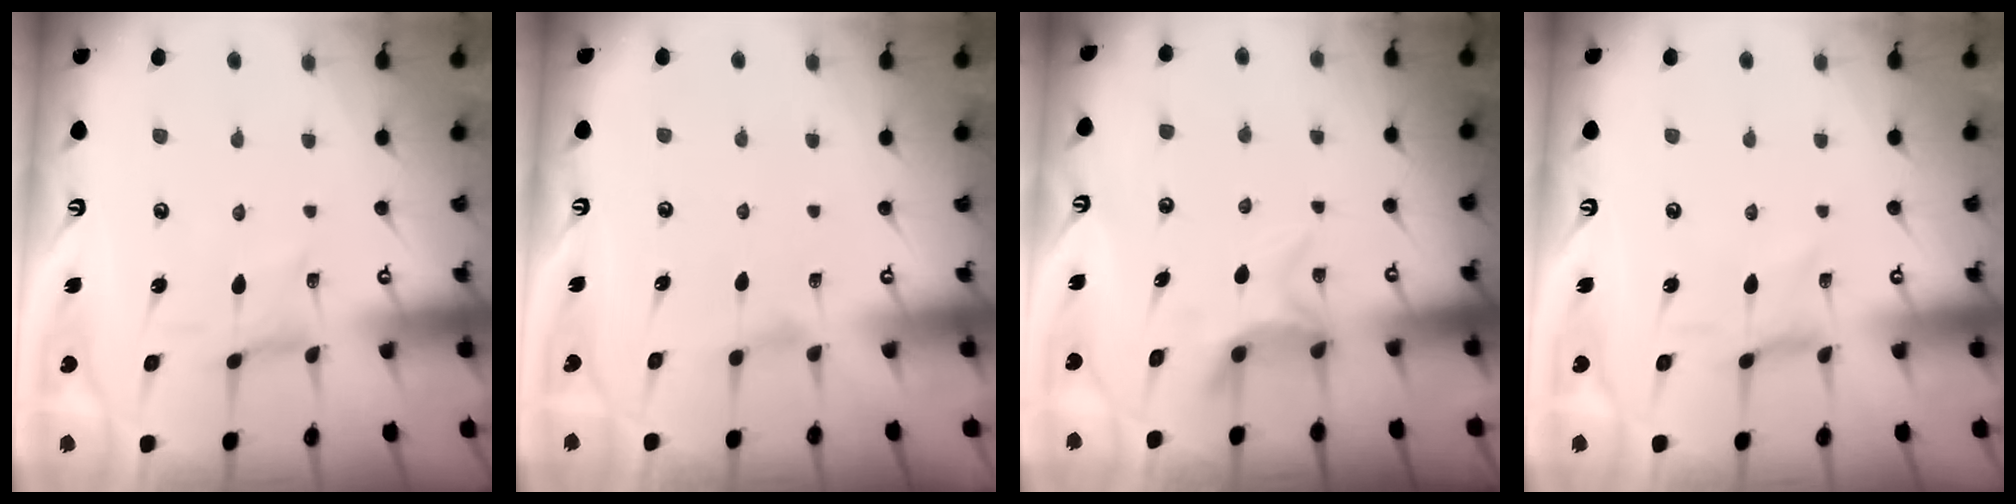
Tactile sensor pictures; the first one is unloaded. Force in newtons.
{"total": 2.1, "press": 2.1, "slide": 0.4}
{"total": 5.5, "press": 5.5, "slide": 0.4}
{"total": 0.0}